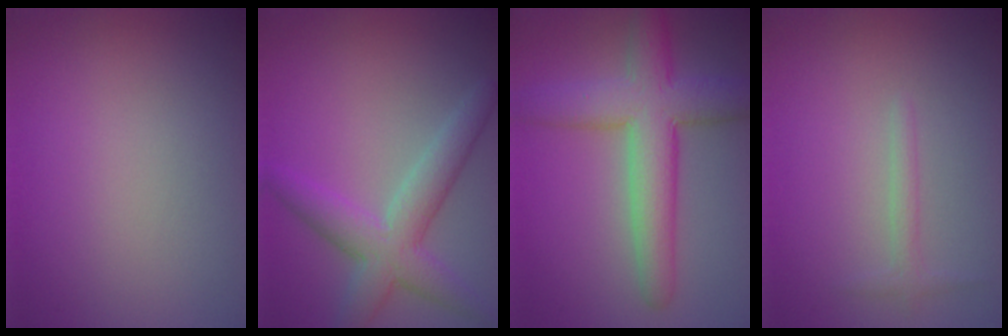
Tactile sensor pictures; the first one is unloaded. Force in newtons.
{"total": 5.1, "press": 5.1, "slide": 0.3}
{"total": 7.4, "press": 7.4, "slide": 0.2}
{"total": 1.1, "press": 1.1, "slide": 0.1}